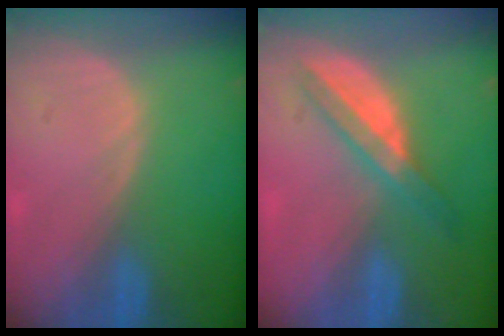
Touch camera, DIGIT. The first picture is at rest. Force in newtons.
{"total": 6.0, "press": 5.2, "slide": 2.9}